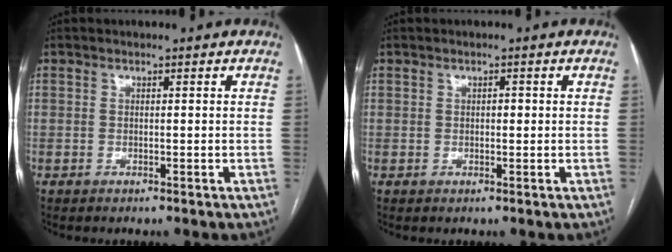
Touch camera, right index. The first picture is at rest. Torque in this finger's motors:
{"motor_torque": [0.40, 0.28, -0.01, 0.00]}